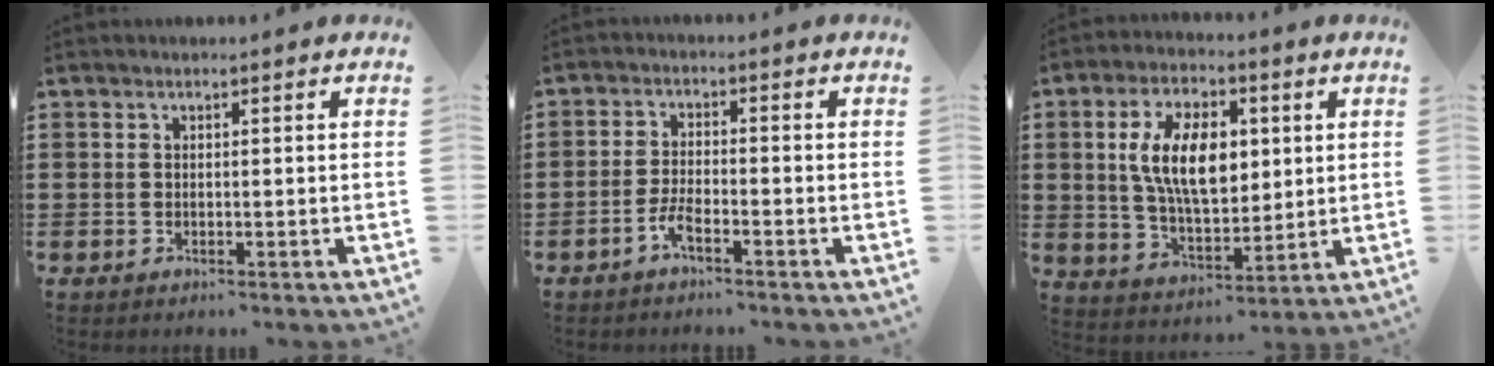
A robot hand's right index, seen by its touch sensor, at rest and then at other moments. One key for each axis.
{"total": 3.2, "fx": -2.1, "fy": 0.4, "fz": 2.4, "tx": -0.058, "ty": -0.004, "tz": -0.041}
{"total": 10.9, "fx": 2.3, "fy": 5.9, "fz": 8.9, "tx": -0.177, "ty": 0.014, "tz": 0.039}